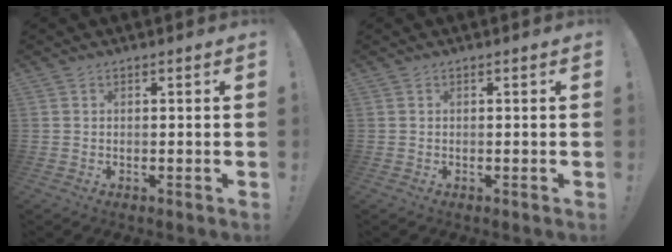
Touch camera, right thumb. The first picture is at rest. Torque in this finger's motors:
{"motor_torque": [0.00, 0.00, -0.10, 0.11, 0.01]}